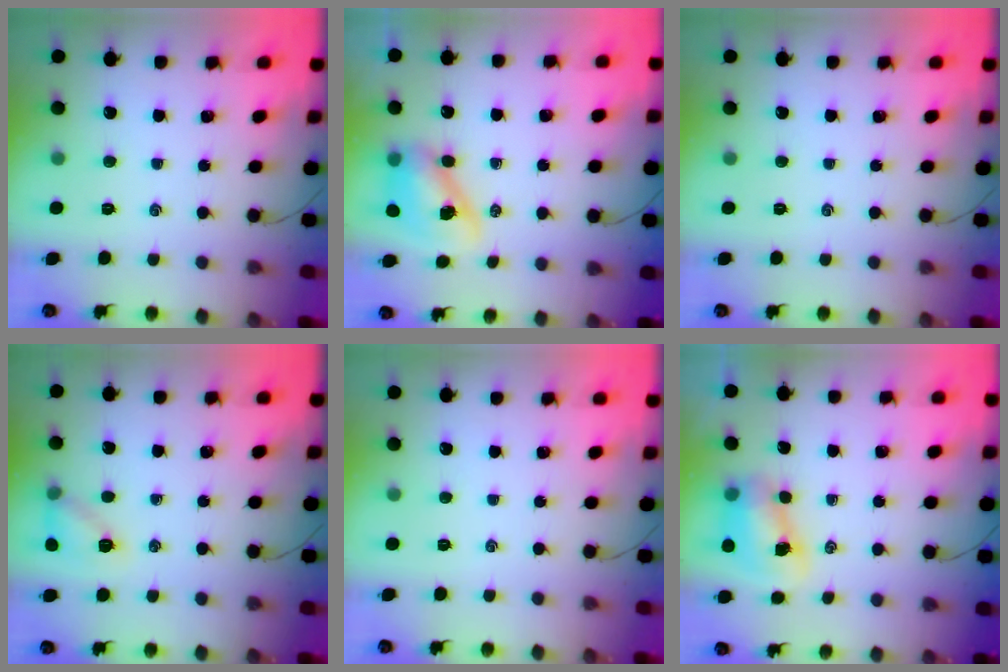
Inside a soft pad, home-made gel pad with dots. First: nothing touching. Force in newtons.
{"total": 10.2, "press": 10.0, "slide": 2.2}
{"total": 0.0}
{"total": 9.9, "press": 9.7, "slide": 1.9}
{"total": 0.0}
{"total": 8.0, "press": 7.9, "slide": 1.1}